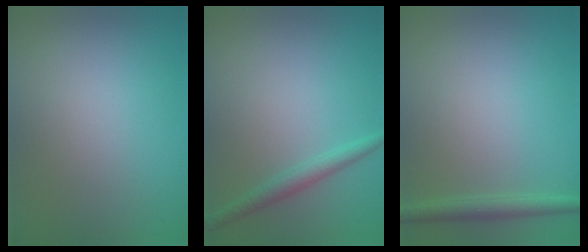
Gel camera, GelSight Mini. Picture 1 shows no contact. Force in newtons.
{"total": 1.8, "press": 1.8, "slide": 0.0}
{"total": 1.8, "press": 1.8, "slide": 0.1}